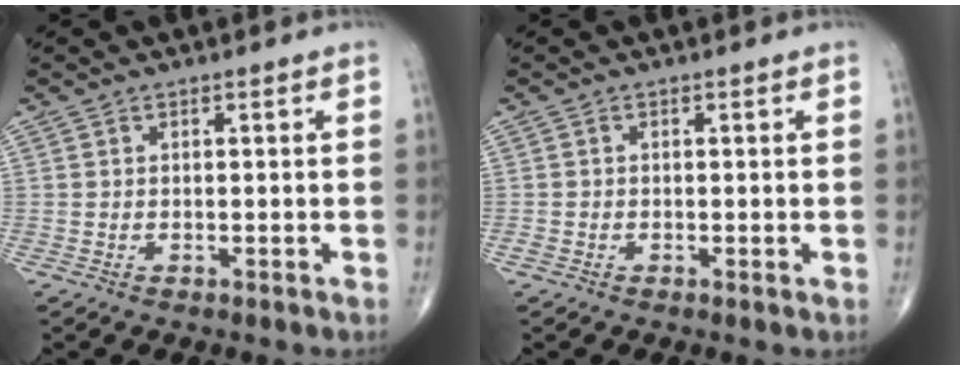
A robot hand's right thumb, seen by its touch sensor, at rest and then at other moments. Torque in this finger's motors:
{"motor_torque": [0.22, 0.02, -0.06, -0.16, 0.02]}